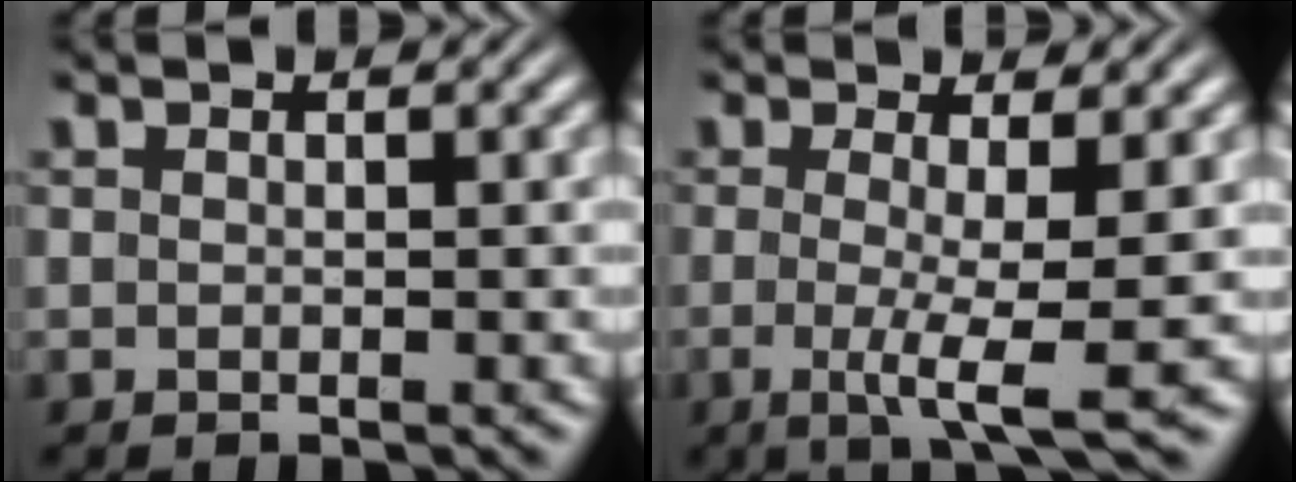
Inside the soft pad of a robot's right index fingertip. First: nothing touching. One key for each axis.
{"total": 4.7, "fx": -1.8, "fy": 0.0, "fz": 4.3, "tx": -0.084, "ty": -0.037, "tz": -0.018}